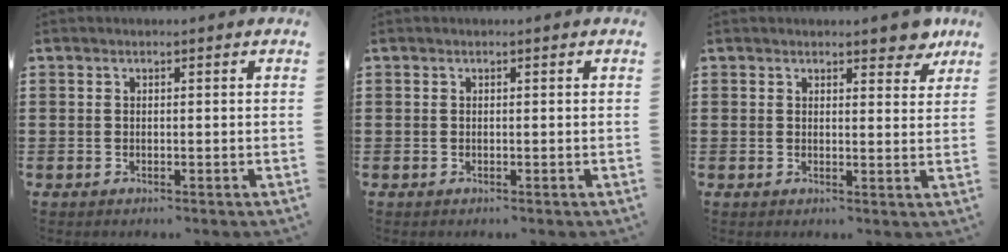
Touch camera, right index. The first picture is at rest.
{"total": 0.0}
{"total": 3.6, "force": [3.0, 1.3, 1.5], "torque": [-0.013, -0.006, 0.051]}